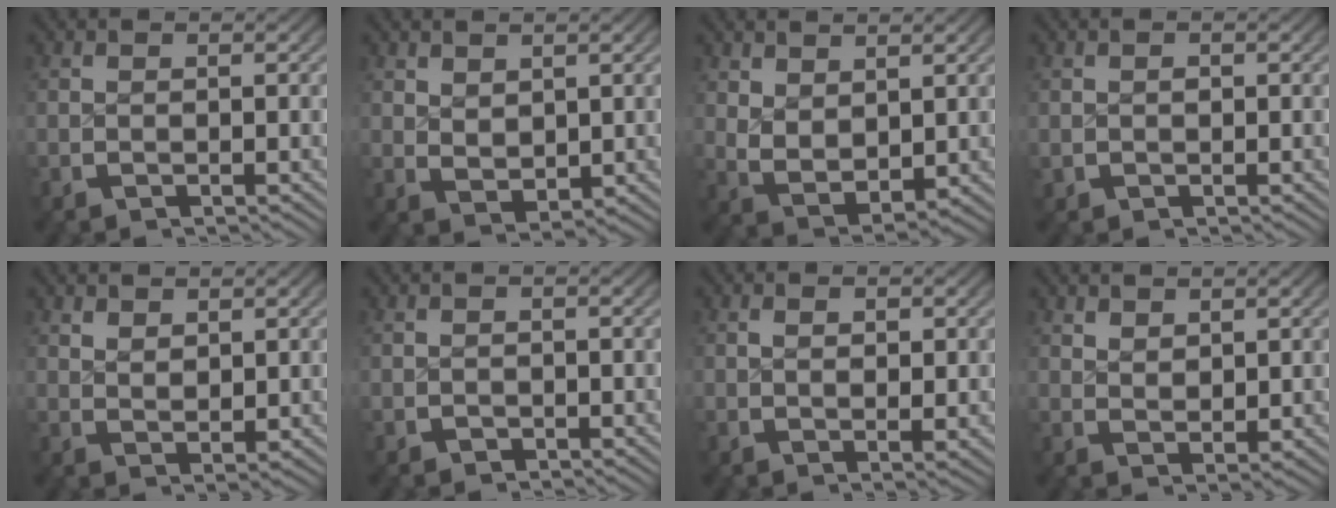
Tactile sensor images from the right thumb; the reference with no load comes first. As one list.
[{"total": 2.3, "force": [1.0, 1.5, 1.4], "torque": [-0.028, -0.014, 0.033]}, {"total": 4.7, "force": [0.9, 3.2, 3.3], "torque": [-0.075, -0.024, 0.035]}, {"total": 0.9, "force": [0.0, 0.9, 0.3], "torque": [-0.011, -0.005, 0.006]}, {"total": 1.8, "force": [1.5, 0.5, 0.8], "torque": [-0.009, -0.005, 0.038]}, {"total": 0.5, "force": [-0.5, 0.3, 0.1], "torque": [0.000, -0.003, -0.006]}, {"total": 1.7, "force": [0.5, 0.7, 1.4], "torque": [-0.018, -0.003, 0.013]}, {"total": 1.8, "force": [1.5, 0.5, 0.7], "torque": [-0.008, -0.006, 0.039]}]